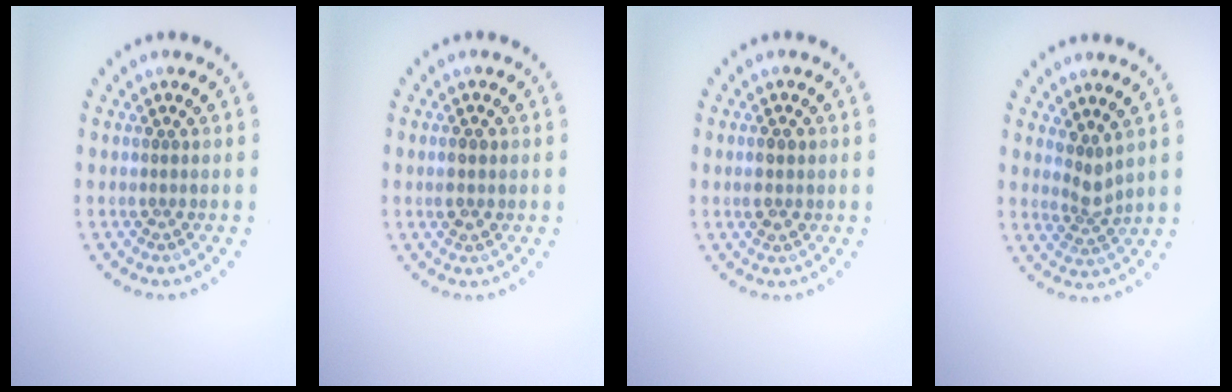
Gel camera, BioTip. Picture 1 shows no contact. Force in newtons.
{"total": 1.5, "press": 1.4, "slide": 0.1}
{"total": 1.4, "press": 1.4, "slide": 0.1}
{"total": 2.0, "press": 1.4, "slide": 1.4}